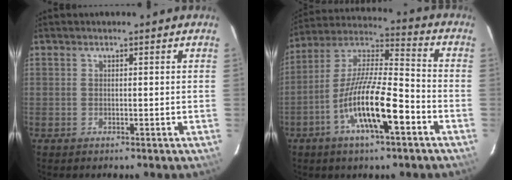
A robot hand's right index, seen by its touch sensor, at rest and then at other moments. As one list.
[{"total": 16.0, "force": [-6.8, 3.4, 14.1], "torque": [-0.267, -0.007, -0.130]}]